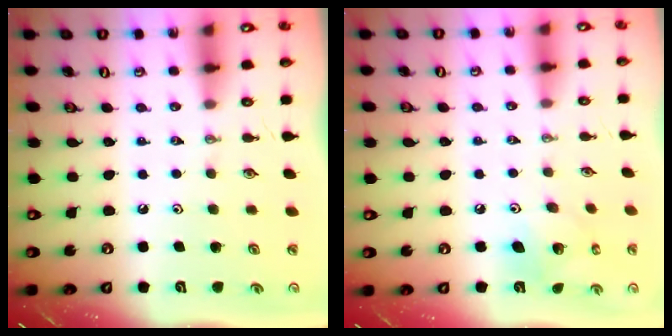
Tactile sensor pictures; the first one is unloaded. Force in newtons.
{"total": 8.7, "press": 8.7, "slide": 0.6}